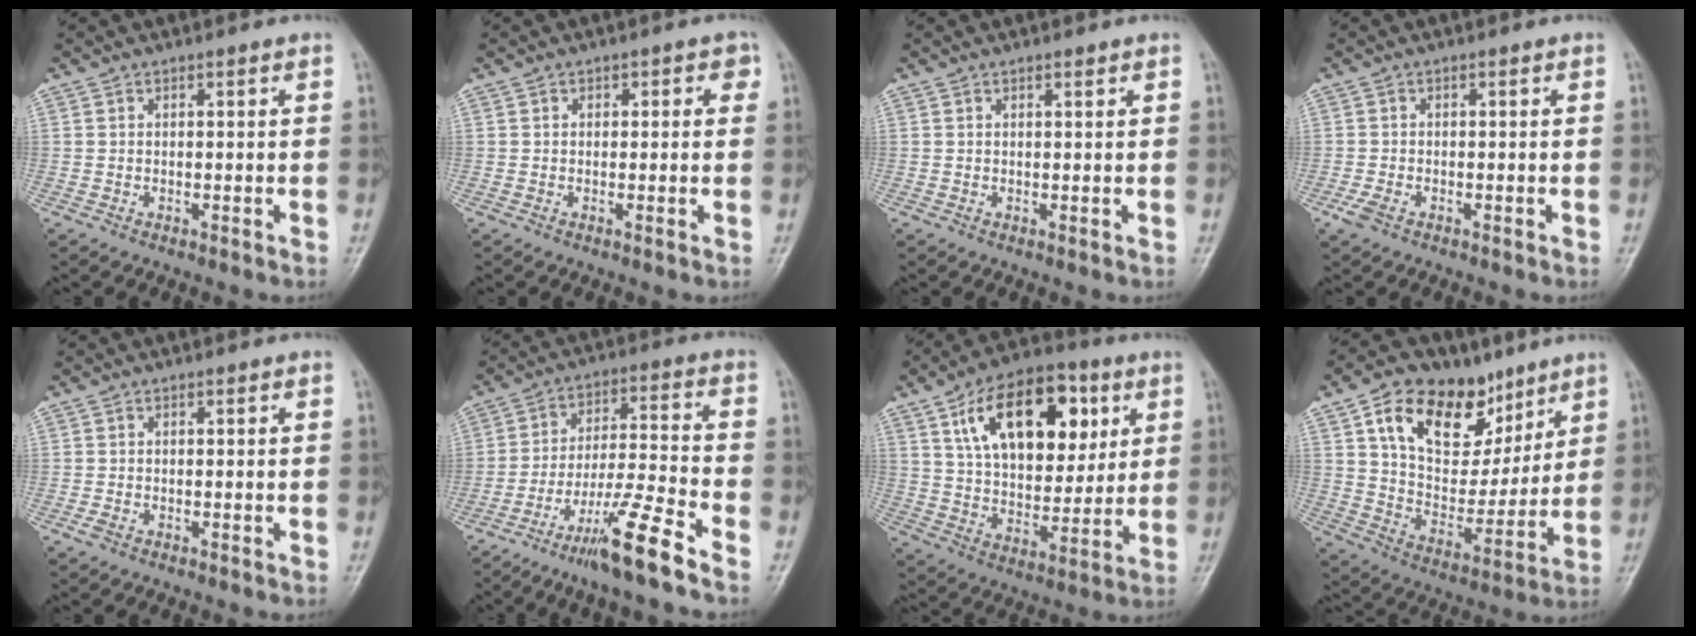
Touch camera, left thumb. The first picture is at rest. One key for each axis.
{"total": 2.4, "fx": 0.6, "fy": 1.7, "fz": 1.5, "tx": 0.008, "ty": 0.004, "tz": 0.000}
{"total": 0.7, "fx": 0.5, "fy": 0.2, "fz": 0.5, "tx": -0.008, "ty": -0.002, "tz": 0.007}
{"total": 2.2, "fx": -1.3, "fy": 1.2, "fz": 1.3, "tx": -0.034, "ty": -0.002, "tz": -0.025}
{"total": 1.0, "fx": -0.6, "fy": 0.6, "fz": 0.5, "tx": -0.015, "ty": -0.002, "tz": -0.013}
{"total": 11.9, "fx": -8.4, "fy": 0.2, "fz": 8.4, "tx": -0.163, "ty": 0.053, "tz": -0.155}
{"total": 21.0, "fx": 8.1, "fy": 12.1, "fz": 15.1, "tx": -0.191, "ty": -0.018, "tz": 0.134}
{"total": 20.9, "fx": 11.0, "fy": 12.8, "fz": 12.4, "tx": -0.149, "ty": -0.033, "tz": 0.190}